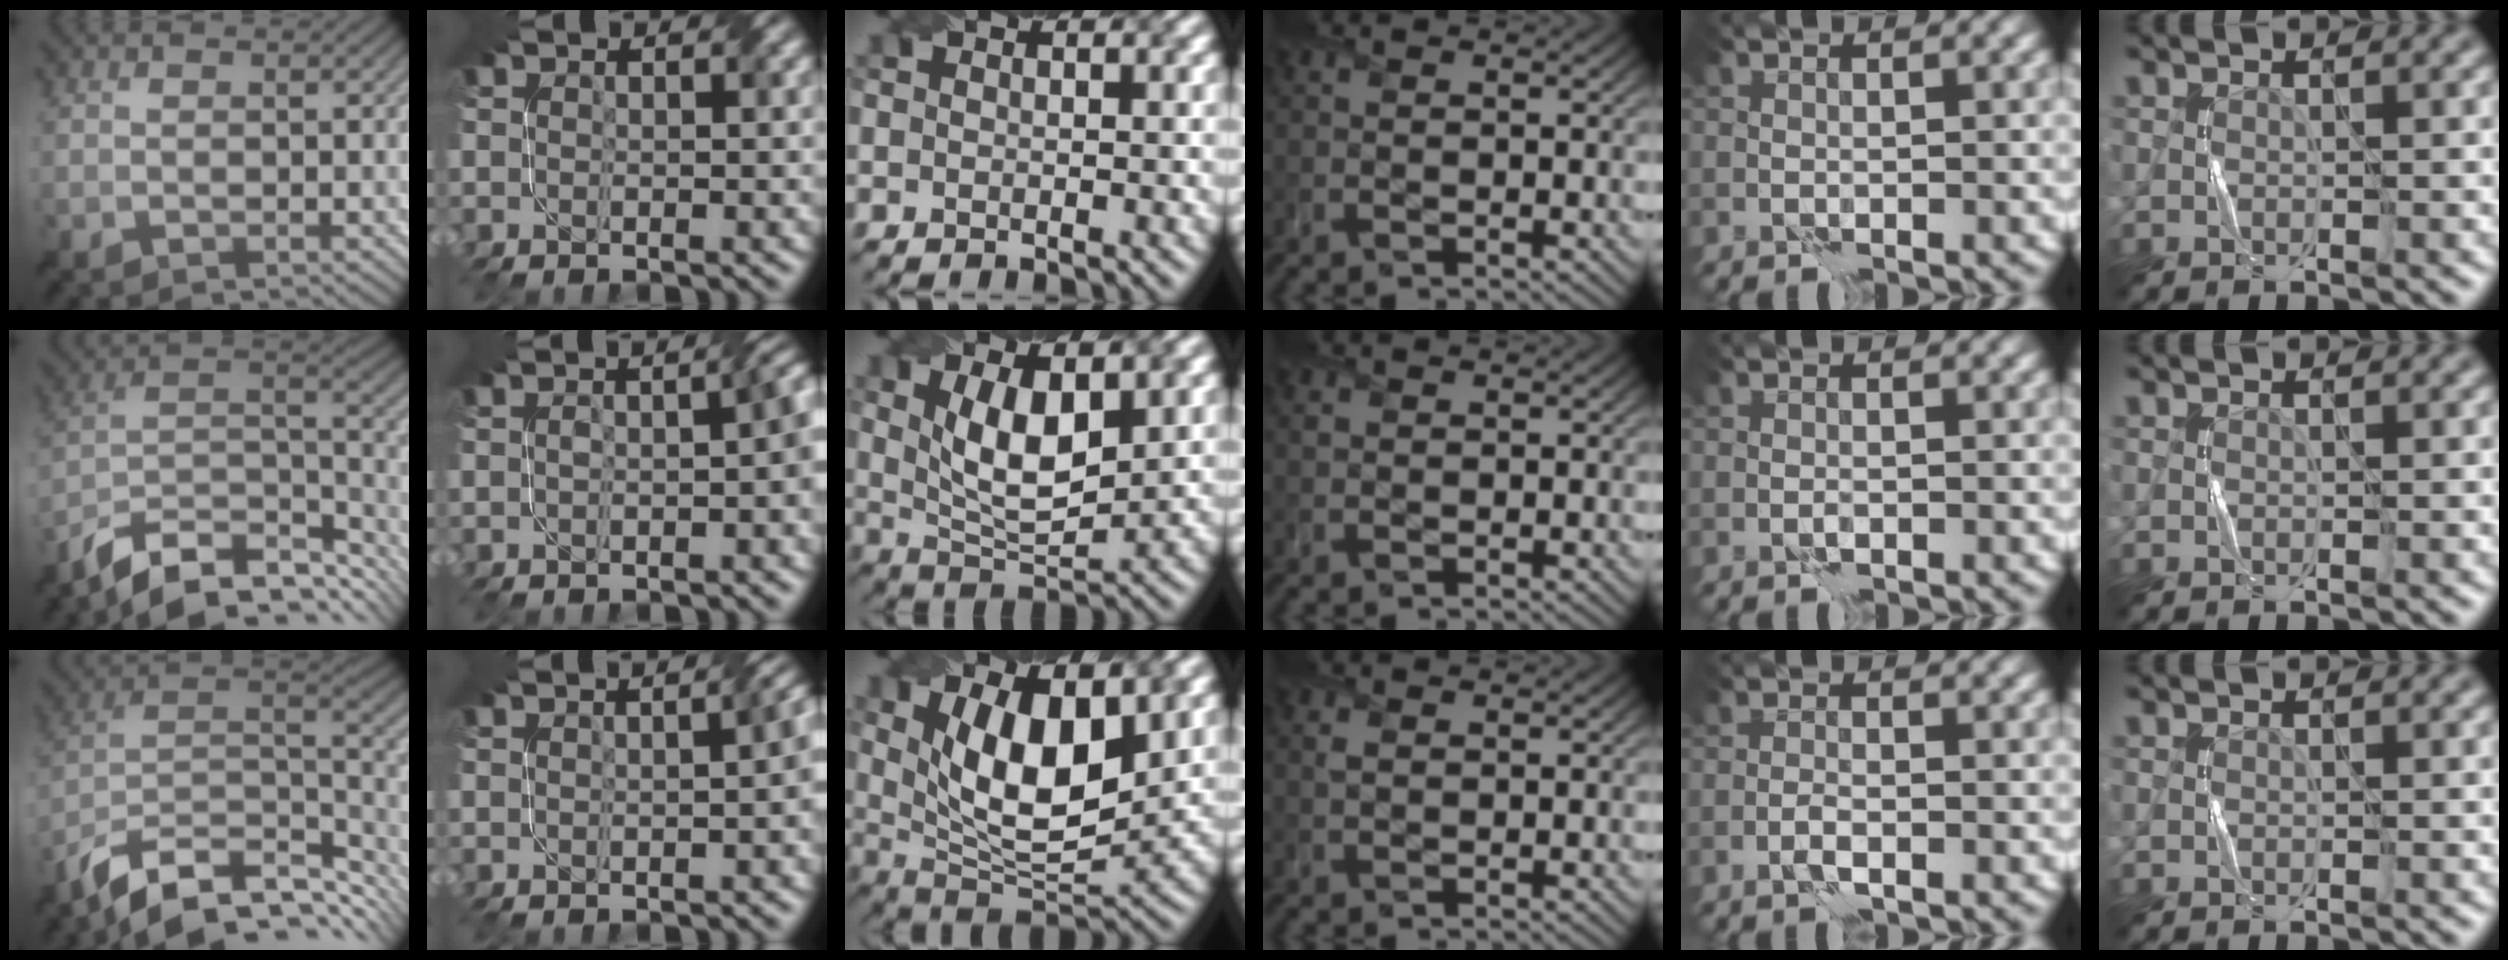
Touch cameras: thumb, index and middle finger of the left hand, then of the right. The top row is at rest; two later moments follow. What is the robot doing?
{"motion": "twist", "object": "screw"}